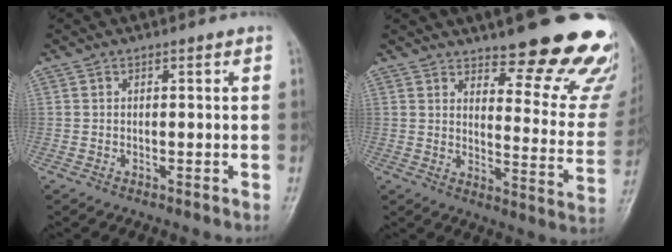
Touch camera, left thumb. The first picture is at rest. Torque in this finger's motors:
{"motor_torque": [0.64, 0.67, 1.27, -1.50, 0.07]}